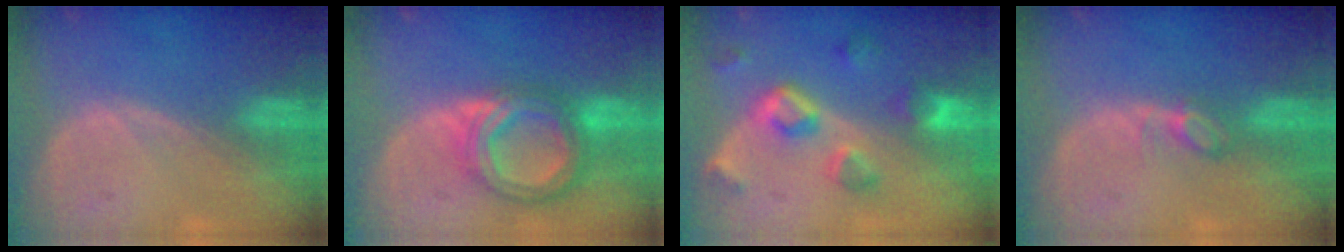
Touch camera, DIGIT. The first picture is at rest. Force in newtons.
{"total": 8.4, "press": 8.4, "slide": 0.5}
{"total": 7.8, "press": 7.0, "slide": 3.4}
{"total": 2.5, "press": 2.4, "slide": 0.3}